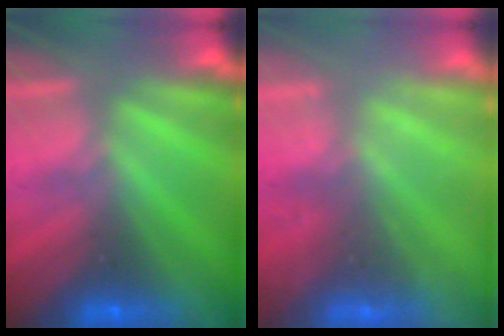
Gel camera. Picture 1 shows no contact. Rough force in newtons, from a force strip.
{"total": 2.2}